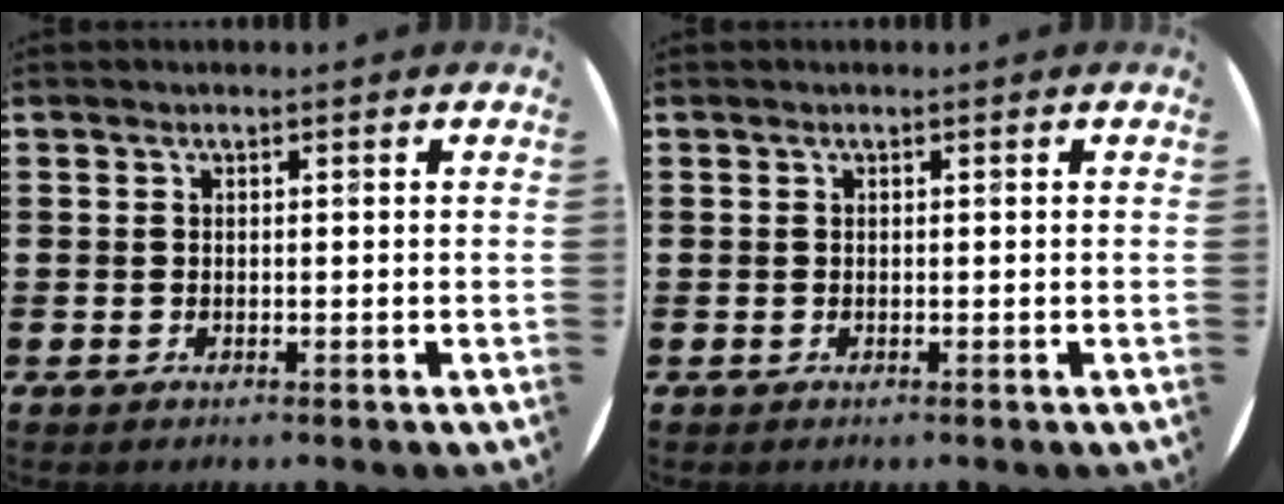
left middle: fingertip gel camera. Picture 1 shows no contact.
{"total": 0.0}